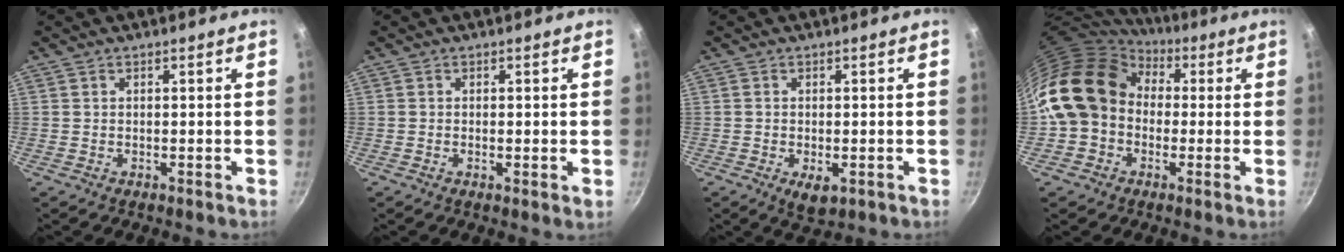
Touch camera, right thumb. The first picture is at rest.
{"total": 1.2, "force": [-0.1, 0.2, 1.2], "torque": [-0.019, -0.004, -0.005]}
{"total": 4.1, "force": [-1.3, 2.2, 3.2], "torque": [-0.047, -0.009, -0.015]}
{"total": 16.1, "force": [1.3, 13.2, 9.1], "torque": [-0.144, 0.037, 0.007]}